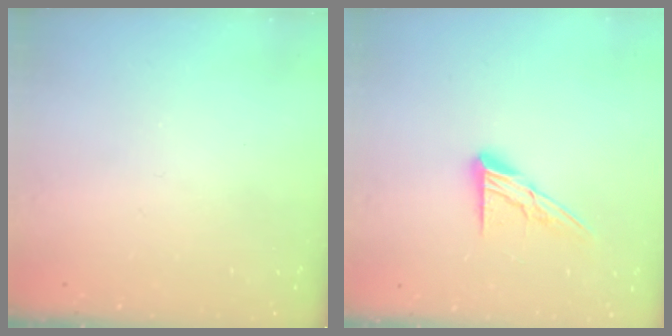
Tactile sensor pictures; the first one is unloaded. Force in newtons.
{"total": 9.8, "press": 9.8, "slide": 0.5}